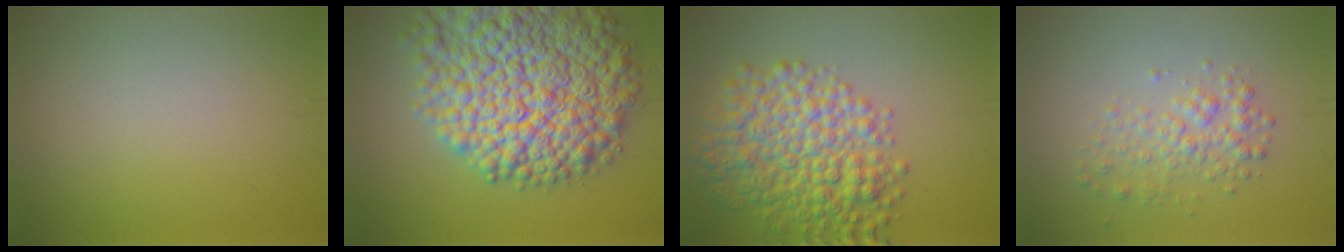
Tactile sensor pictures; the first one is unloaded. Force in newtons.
{"total": 15.0, "press": 15.0, "slide": 0.7}
{"total": 8.0, "press": 8.0, "slide": 0.0}
{"total": 2.5, "press": 2.5, "slide": 0.1}